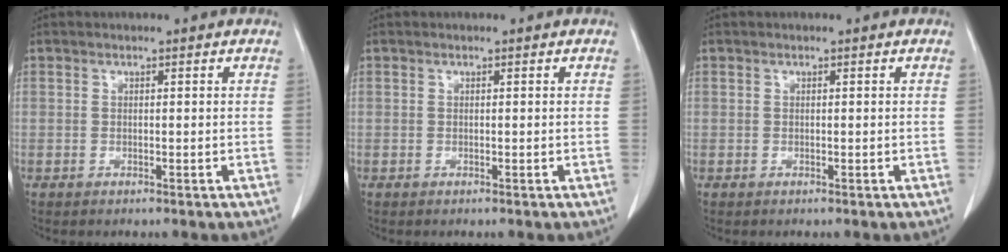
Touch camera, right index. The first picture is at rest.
{"total": 0.0}
{"total": 0.0}